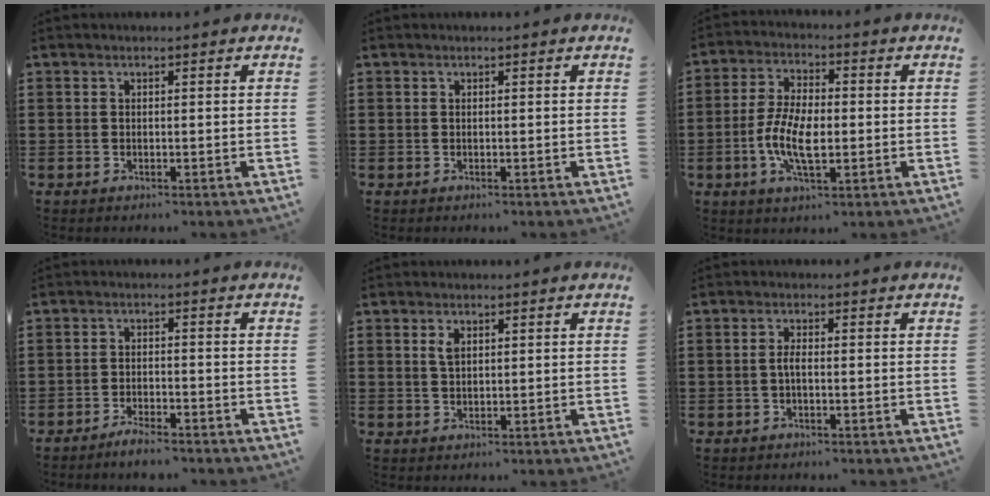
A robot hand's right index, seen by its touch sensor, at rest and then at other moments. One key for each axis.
{"total": 0.0}
{"total": 7.9, "fx": -1.7, "fy": 3.5, "fz": 6.9, "tx": -0.152, "ty": -0.002, "tz": -0.037}
{"total": 2.7, "fx": -2.6, "fy": 0.1, "fz": 0.7, "tx": -0.016, "ty": 0.001, "tz": -0.051}
{"total": 2.0, "fx": 0.8, "fy": 1.0, "fz": 1.5, "tx": -0.034, "ty": 0.005, "tz": 0.014}
{"total": 1.8, "fx": -0.6, "fy": 0.4, "fz": 1.6, "tx": -0.038, "ty": -0.003, "tz": -0.013}